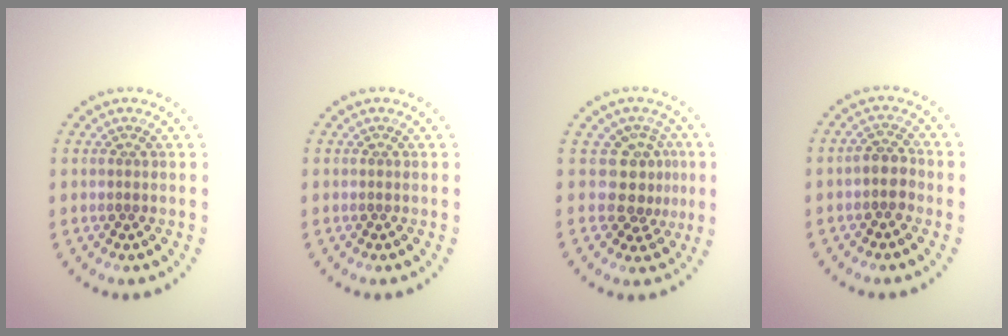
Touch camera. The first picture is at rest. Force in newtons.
{"total": 0.0}
{"total": 3.1, "press": 2.3, "slide": 2.1}
{"total": 2.1, "press": 1.9, "slide": 0.8}